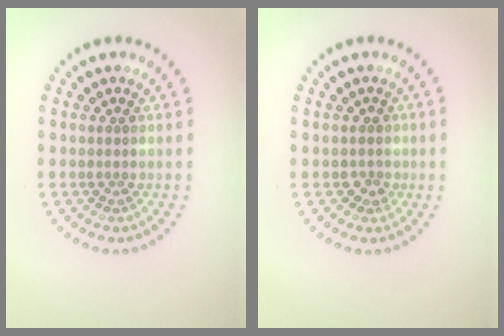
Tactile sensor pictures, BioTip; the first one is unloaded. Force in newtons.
{"total": 1.3, "press": 1.0, "slide": 0.7}